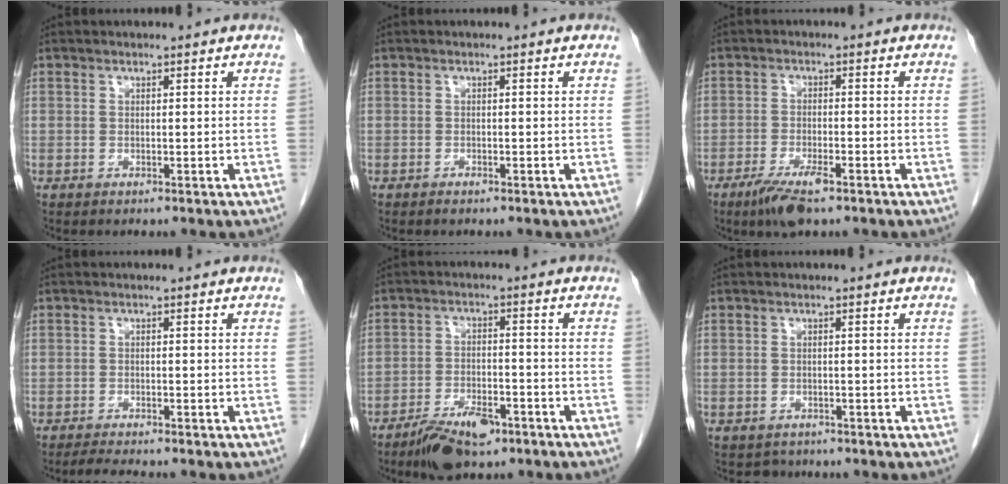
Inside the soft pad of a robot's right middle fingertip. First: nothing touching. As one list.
[{"total": 0.7, "force": [-0.6, 0.0, 0.4], "torque": [-0.010, -0.002, -0.008]}, {"total": 5.7, "force": [-3.8, 0.9, 4.1], "torque": [-0.083, -0.011, -0.064]}, {"total": 2.7, "force": [-2.5, -0.2, 1.1], "torque": [-0.029, -0.013, -0.042]}, {"total": 7.3, "force": [-5.0, 2.5, 4.6], "torque": [-0.086, -0.005, -0.085]}, {"total": 1.7, "force": [-1.4, 0.9, -0.3], "torque": [-0.005, -0.002, -0.021]}]